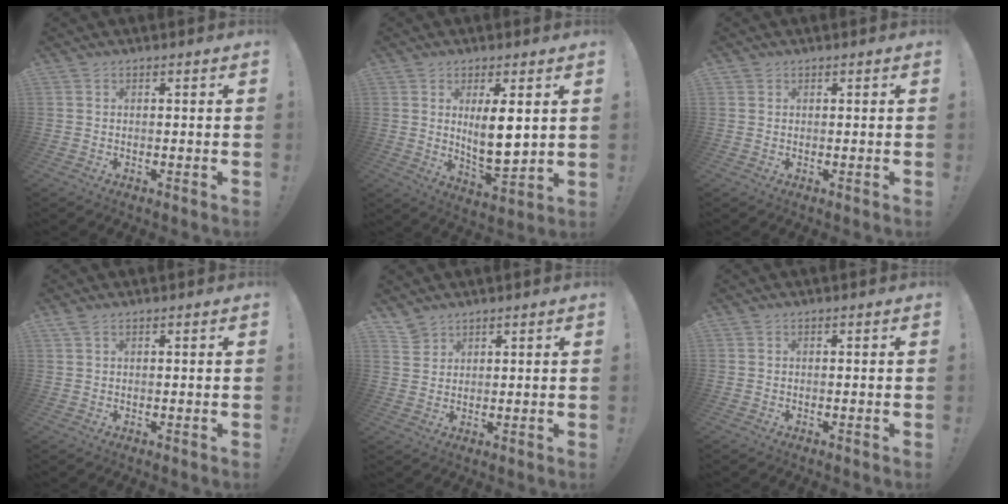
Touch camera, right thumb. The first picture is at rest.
{"total": 10.4, "force": [3.0, 3.4, 9.3], "torque": [-0.148, -0.031, 0.046]}
{"total": 0.7, "force": [0.4, 0.6, -0.1], "torque": [0.001, 0.001, 0.009]}
{"total": 1.3, "force": [0.9, 0.4, 0.9], "torque": [-0.020, 0.001, 0.018]}
{"total": 3.9, "force": [3.3, 1.9, 0.6], "torque": [-0.008, -0.021, 0.063]}
{"total": 0.0}